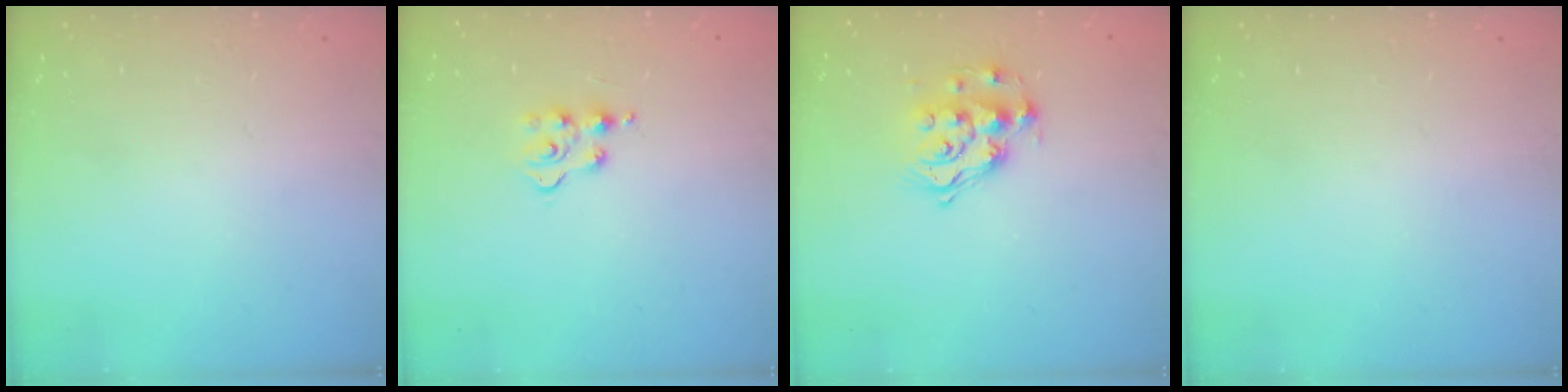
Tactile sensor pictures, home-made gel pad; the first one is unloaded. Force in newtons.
{"total": 4.3, "press": 4.2, "slide": 0.7}
{"total": 12.3, "press": 12.3, "slide": 0.9}
{"total": 0.0}